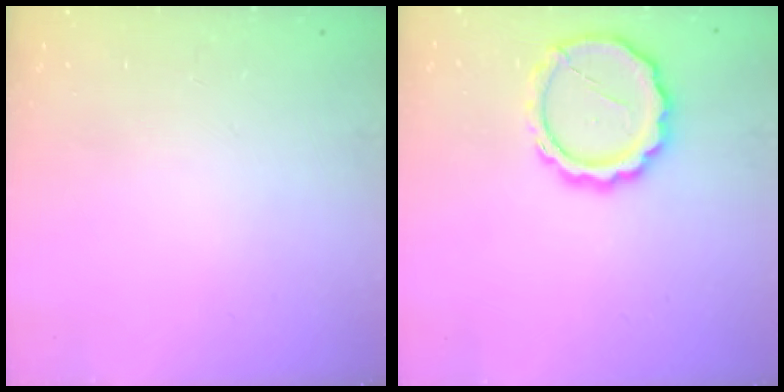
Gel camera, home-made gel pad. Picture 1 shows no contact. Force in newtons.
{"total": 12.9, "press": 12.6, "slide": 2.5}